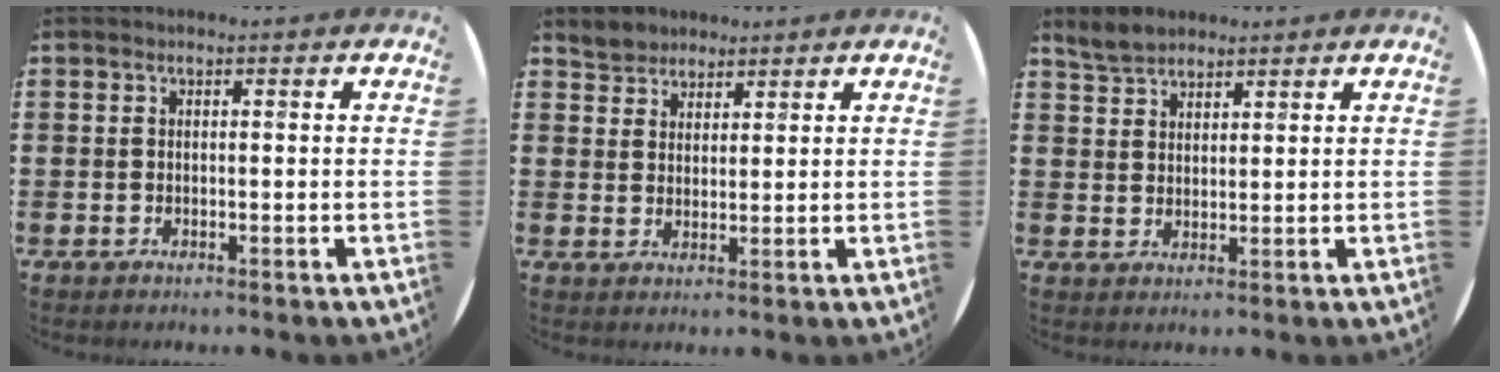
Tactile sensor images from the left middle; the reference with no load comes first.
{"total": 3.0, "force": [2.7, 1.2, -0.4], "torque": [-0.001, 0.003, 0.056]}
{"total": 3.4, "force": [3.2, 1.2, 0.5], "torque": [-0.018, -0.001, 0.062]}